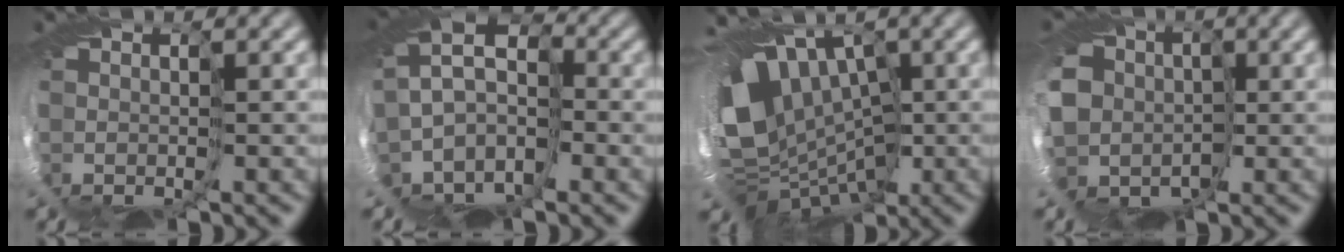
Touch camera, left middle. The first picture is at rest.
{"total": 8.7, "force": [-2.3, 6.7, 5.1], "torque": [-0.101, 0.003, -0.036]}
{"total": 11.9, "force": [0.2, 8.8, 7.9], "torque": [-0.129, -0.006, 0.025]}
{"total": 10.0, "force": [0.3, 9.1, 4.0], "torque": [-0.100, 0.009, -0.033]}